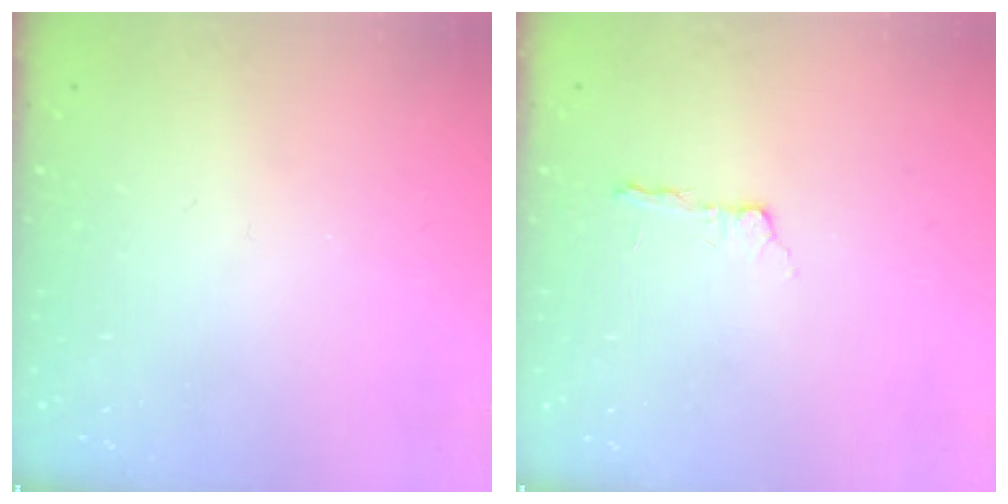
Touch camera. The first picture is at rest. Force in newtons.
{"total": 2.2, "press": 2.1, "slide": 0.4}